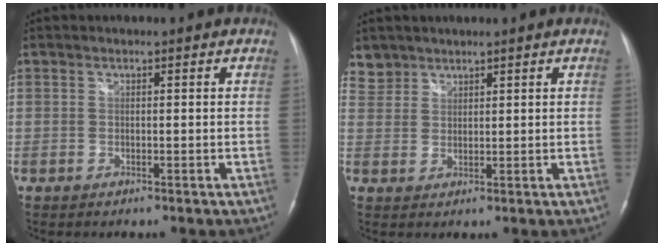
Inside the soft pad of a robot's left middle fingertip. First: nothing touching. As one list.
[{"total": 3.1, "force": [2.6, 1.7, -0.5], "torque": [0.019, 0.007, 0.050]}]